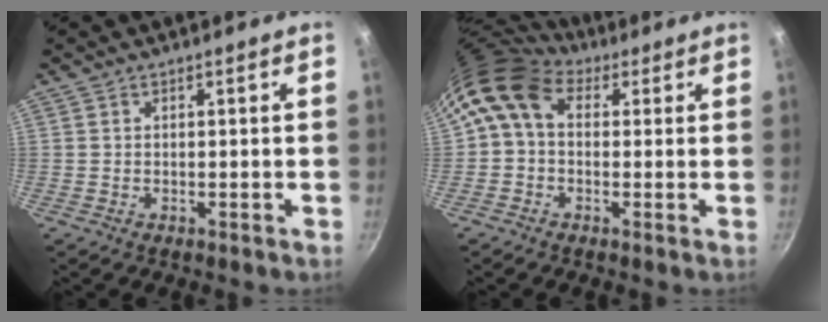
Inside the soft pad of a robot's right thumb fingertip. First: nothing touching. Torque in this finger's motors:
{"motor_torque": [1.01, 2.97, 0.80, -0.71, 0.19]}